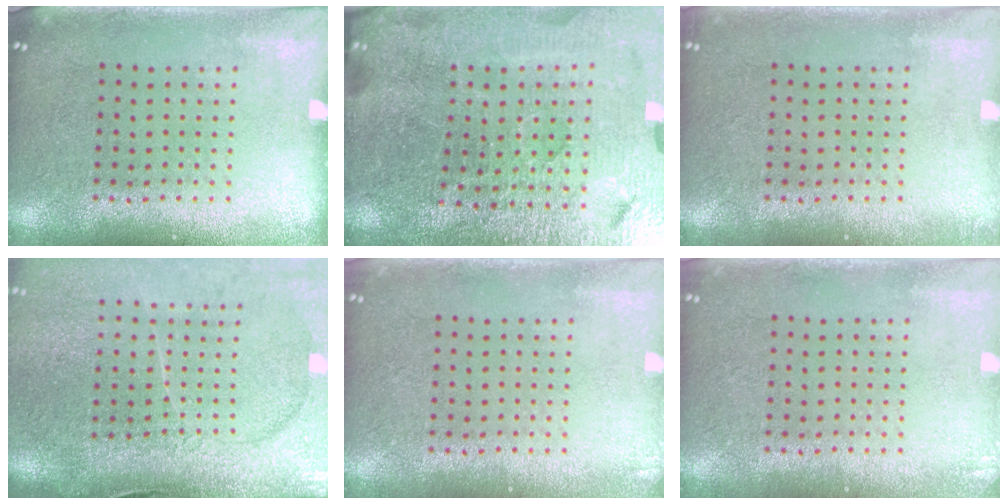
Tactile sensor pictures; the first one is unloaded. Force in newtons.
{"total": 5.2, "press": 4.9, "slide": 1.7}
{"total": 0.7, "press": 0.7, "slide": 0.2}
{"total": 4.6, "press": 3.6, "slide": 2.8}
{"total": 0.7, "press": 0.7, "slide": 0.1}
{"total": 0.9, "press": 0.9, "slide": 0.2}